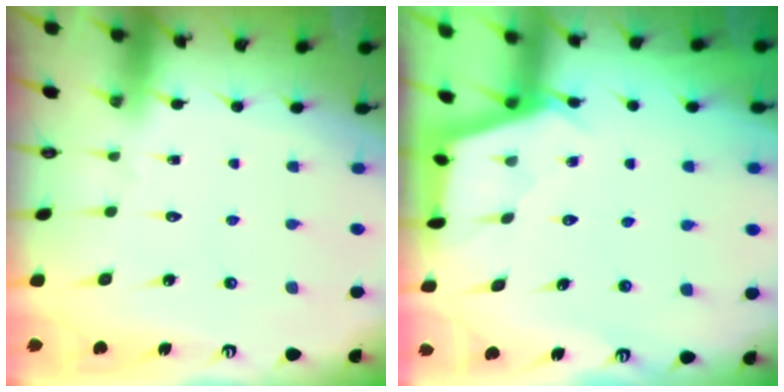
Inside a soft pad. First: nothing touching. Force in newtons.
{"total": 2.8, "press": 2.8, "slide": 0.3}